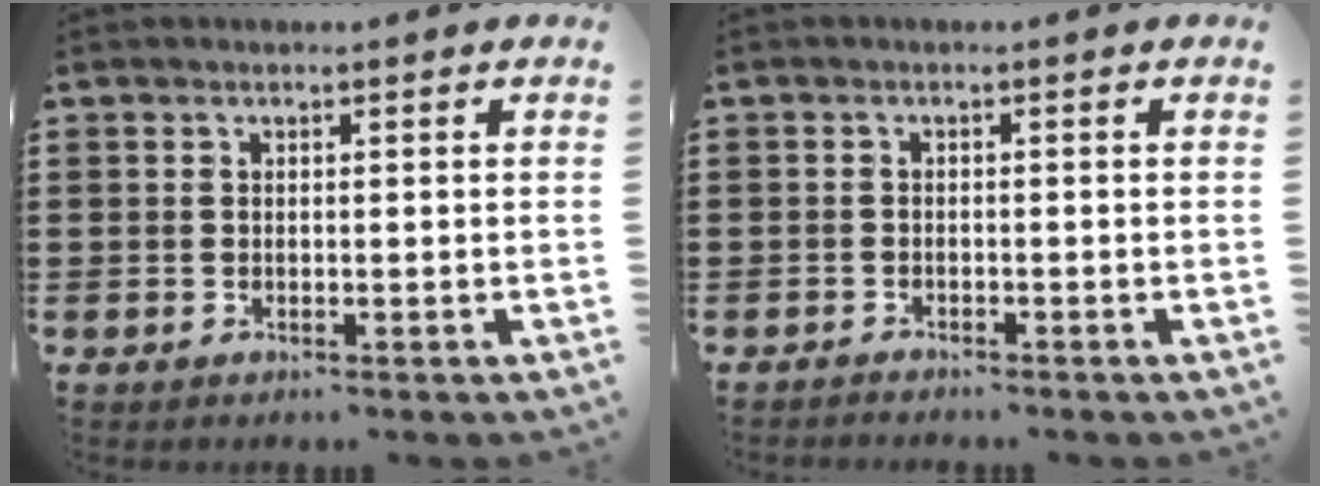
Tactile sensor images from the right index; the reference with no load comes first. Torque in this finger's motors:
{"motor_torque": [0.14, -0.39, -0.20, -0.04]}